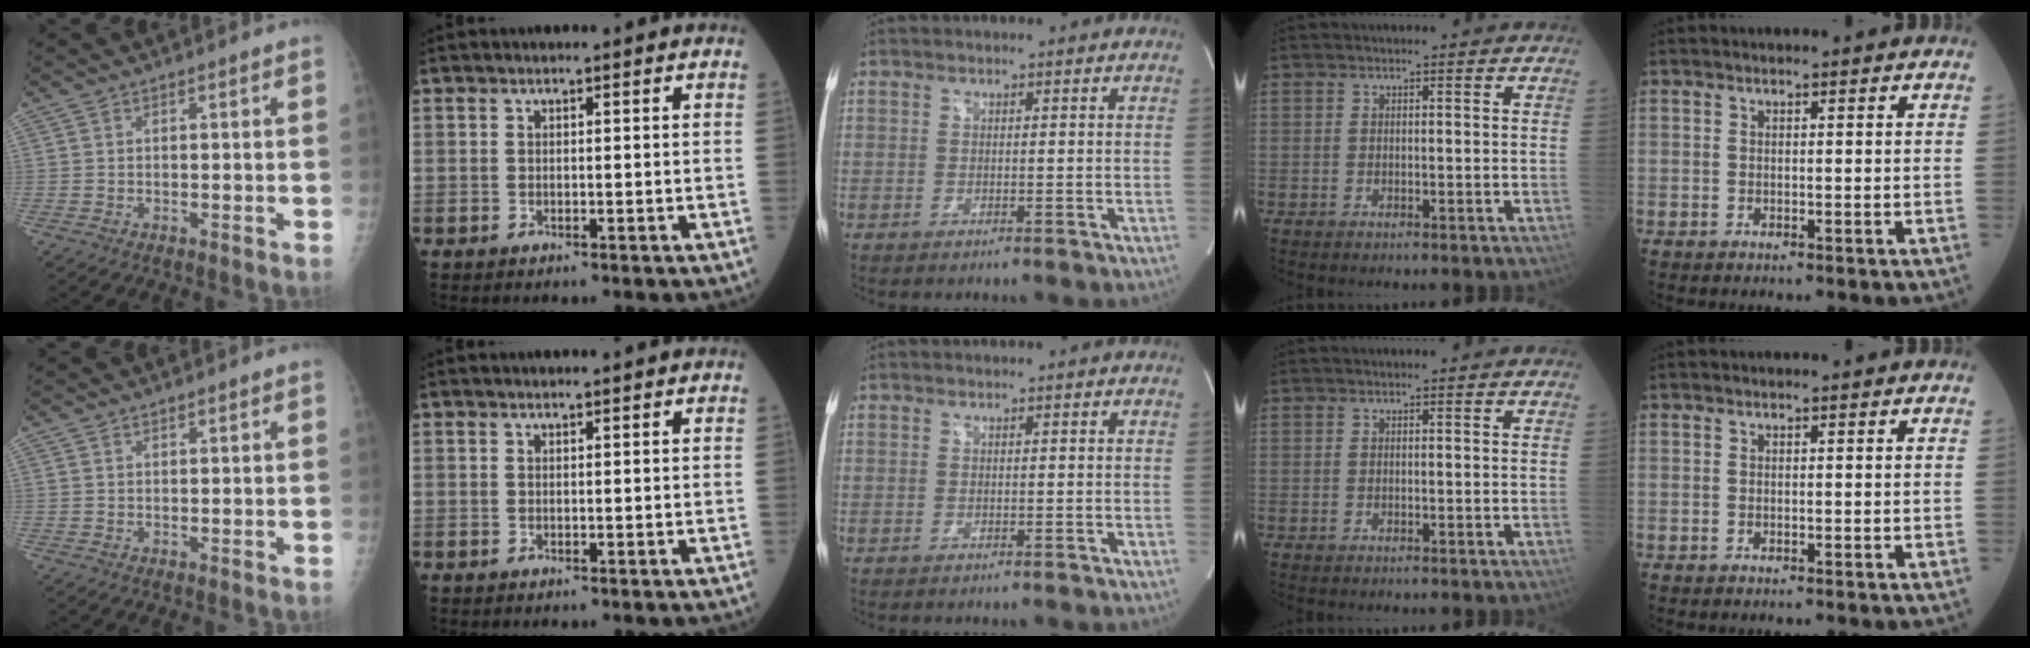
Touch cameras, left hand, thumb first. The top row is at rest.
{"thumb": {"total": 0.8, "force": [0.7, 0.2, 0.3], "torque": [-0.003, -0.003, 0.012]}, "index": {"total": 1.2, "force": [1.1, -0.2, 0.4], "torque": [-0.001, 0.010, 0.022]}}